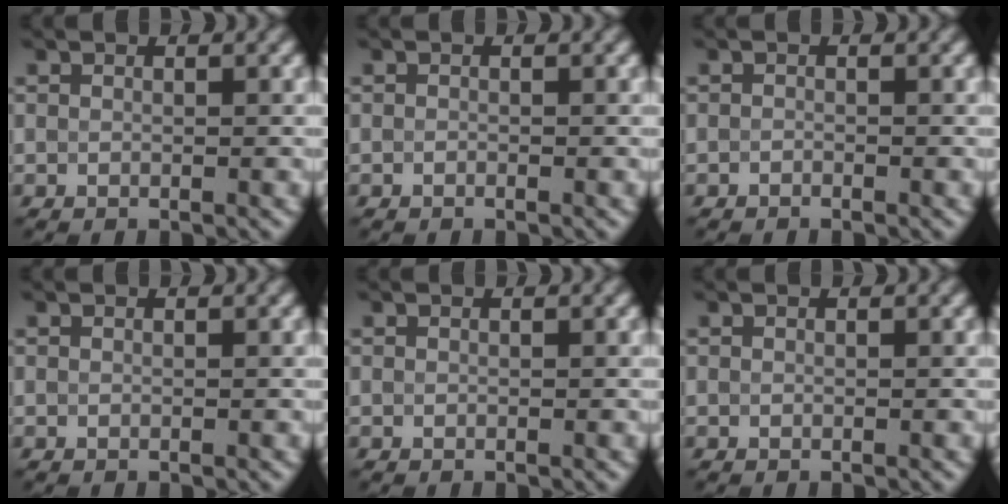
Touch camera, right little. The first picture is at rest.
{"total": 0.8, "force": [-0.8, -0.1, -0.2], "torque": [0.004, -0.006, -0.009]}
{"total": 1.4, "force": [-1.2, -0.3, -0.6], "torque": [0.005, -0.002, -0.015]}
{"total": 0.0}
{"total": 0.0}
{"total": 0.0}